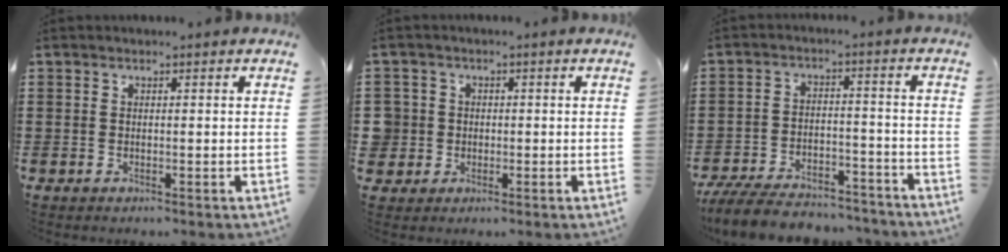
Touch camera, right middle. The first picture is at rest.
{"total": 3.6, "force": [-0.4, 3.6, 0.4], "torque": [-0.039, 0.004, -0.018]}
{"total": 8.2, "force": [-7.7, 1.6, 2.4], "torque": [-0.044, 0.017, -0.146]}